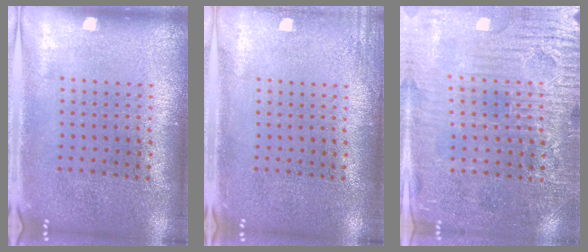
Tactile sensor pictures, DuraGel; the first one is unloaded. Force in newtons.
{"total": 1.4, "press": 1.4, "slide": 0.2}
{"total": 3.6, "press": 3.4, "slide": 1.2}